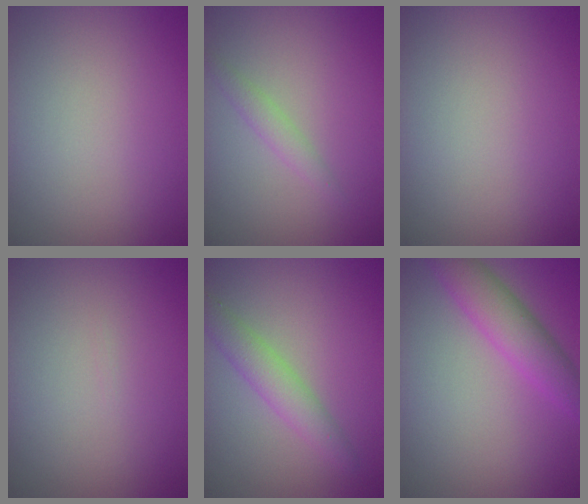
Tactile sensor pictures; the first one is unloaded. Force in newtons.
{"total": 1.4, "press": 1.4, "slide": 0.1}
{"total": 0.0}
{"total": 0.0}
{"total": 3.0, "press": 3.0, "slide": 0.3}
{"total": 4.3, "press": 4.3, "slide": 0.1}